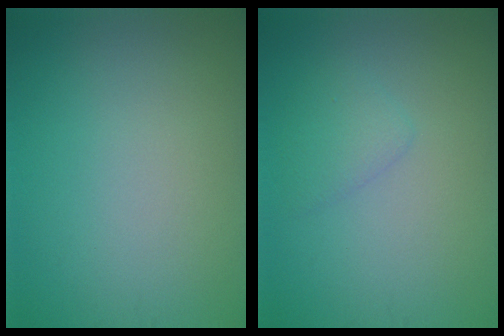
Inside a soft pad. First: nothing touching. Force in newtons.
{"total": 1.6, "press": 1.6, "slide": 0.1}